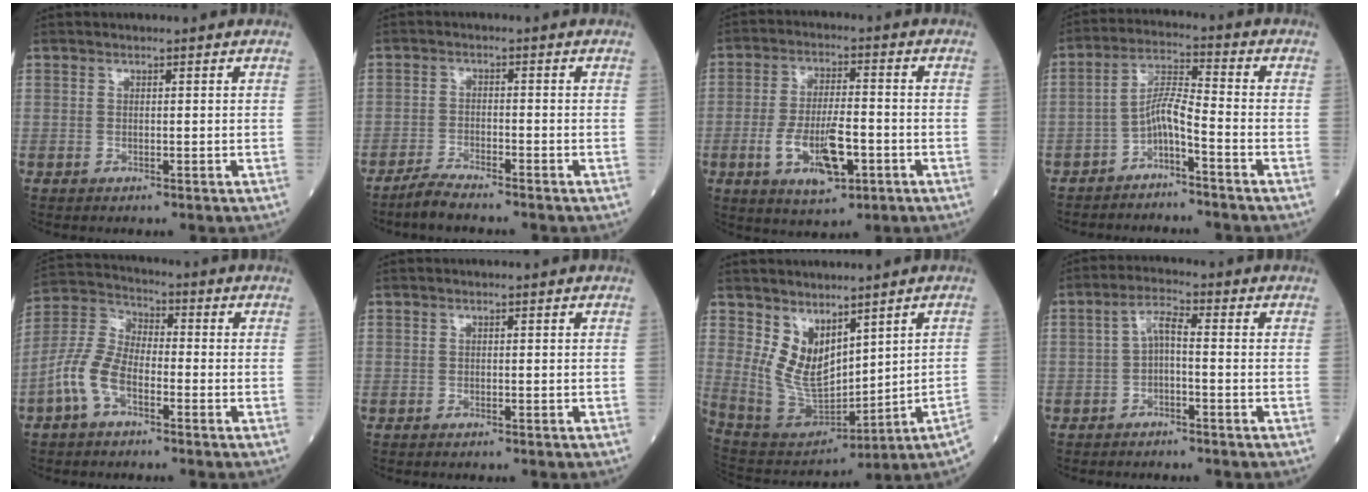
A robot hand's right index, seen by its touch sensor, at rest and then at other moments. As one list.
[{"total": 2.9, "force": [-2.7, -0.1, 1.1], "torque": [-0.028, -0.009, -0.053]}, {"total": 9.8, "force": [-3.3, 3.2, 8.7], "torque": [-0.168, -0.004, -0.050]}, {"total": 4.9, "force": [-3.1, 0.5, 3.8], "torque": [-0.074, 0.013, -0.058]}, {"total": 8.5, "force": [-3.8, 4.1, 6.4], "torque": [-0.159, 0.014, -0.084]}, {"total": 0.0}, {"total": 8.7, "force": [3.2, 3.9, 7.1], "torque": [-0.145, -0.002, 0.089]}, {"total": 3.6, "force": [-0.6, 0.9, 3.4], "torque": [-0.062, 0.012, -0.013]}]